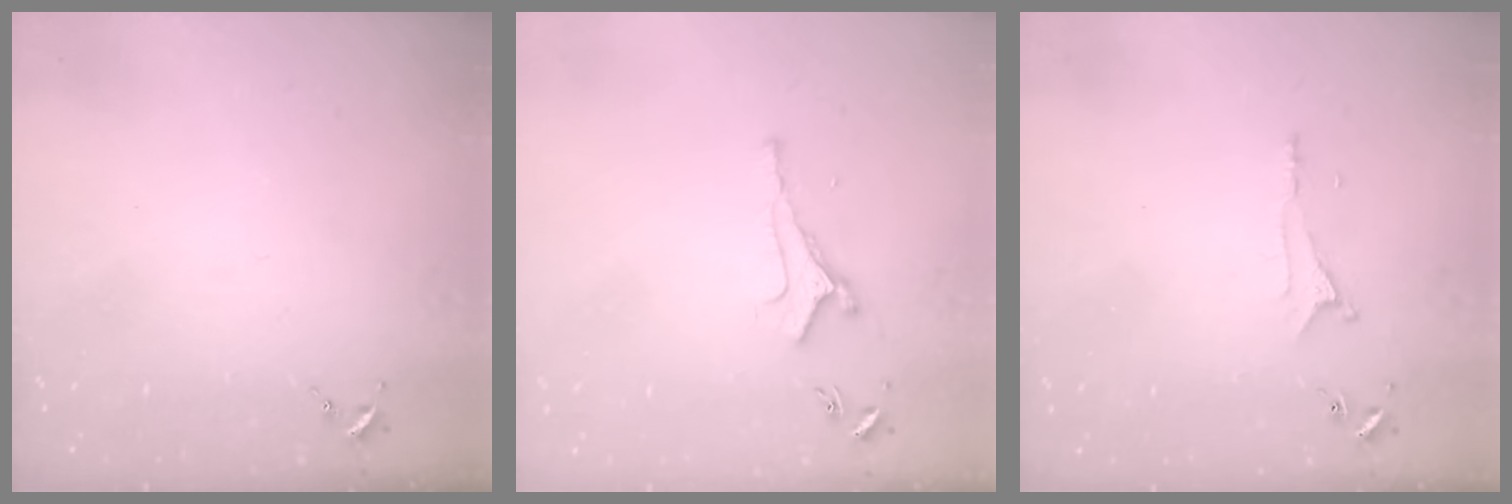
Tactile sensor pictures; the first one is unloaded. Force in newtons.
{"total": 3.9, "press": 3.8, "slide": 0.7}
{"total": 5.8, "press": 5.8, "slide": 0.7}